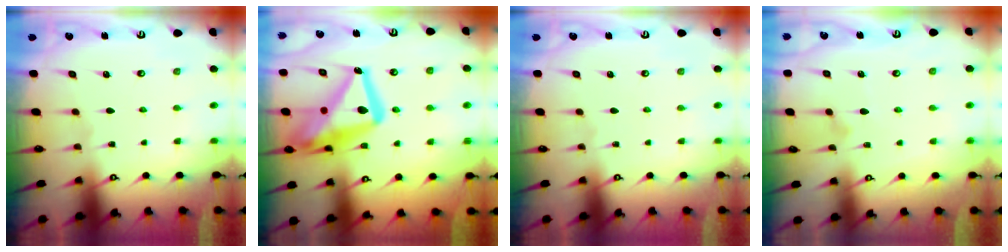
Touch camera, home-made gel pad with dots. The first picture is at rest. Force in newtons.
{"total": 21.0, "press": 20.9, "slide": 2.1}
{"total": 0.0}
{"total": 9.0, "press": 9.0, "slide": 0.5}